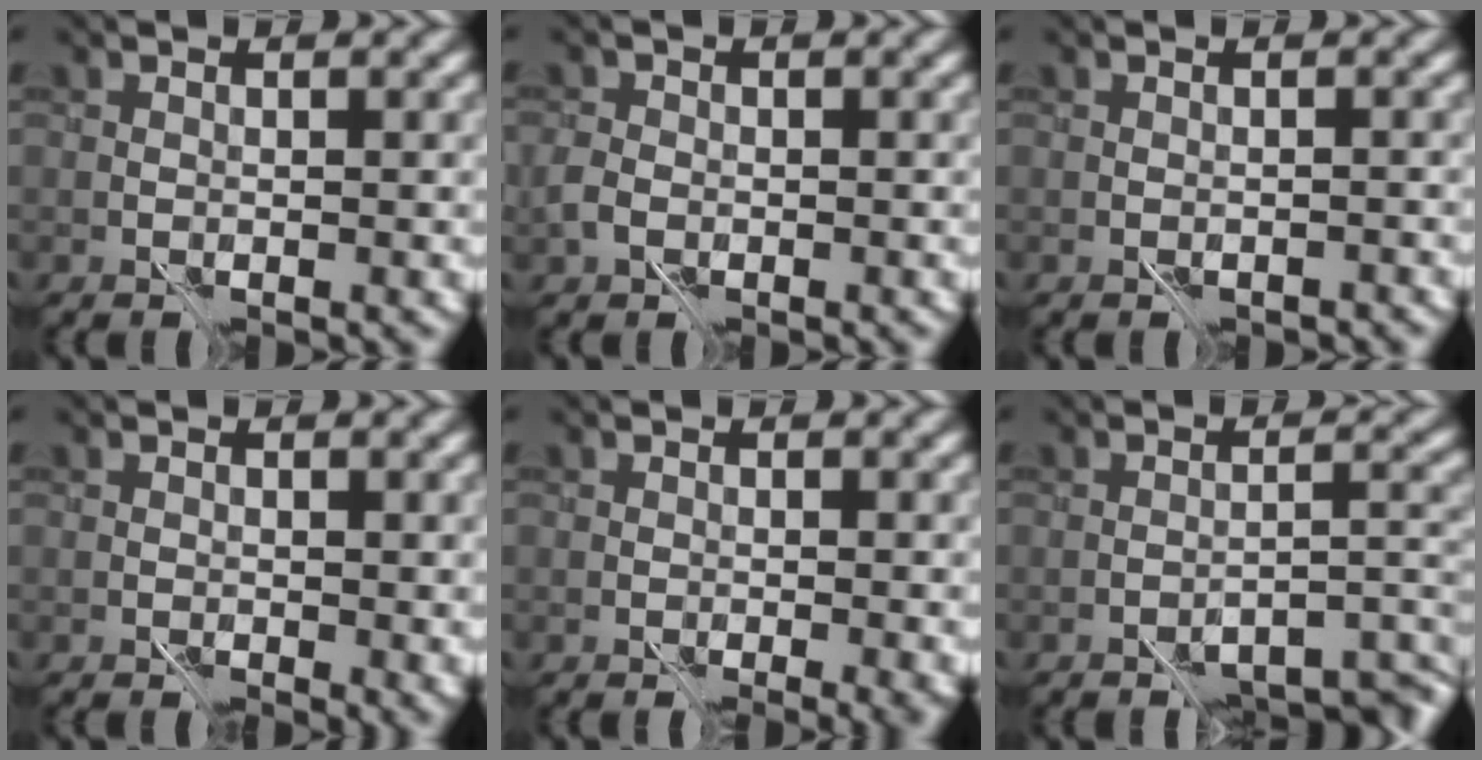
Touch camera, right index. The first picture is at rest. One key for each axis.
{"total": 2.4, "fx": -1.1, "fy": 1.7, "fz": 1.2, "tx": -0.024, "ty": -0.002, "tz": -0.029}
{"total": 1.7, "fx": -1.3, "fy": 0.6, "fz": 0.9, "tx": -0.008, "ty": -0.003, "tz": -0.017}
{"total": 1.5, "fx": 0.3, "fy": 0.9, "fz": 1.2, "tx": -0.016, "ty": -0.003, "tz": 0.005}
{"total": 1.8, "fx": -0.2, "fy": 0.7, "fz": 1.6, "tx": -0.021, "ty": -0.001, "tz": -0.005}
{"total": 5.8, "fx": -4.5, "fy": 1.3, "fz": 3.3, "tx": -0.041, "ty": -0.005, "tz": -0.059}